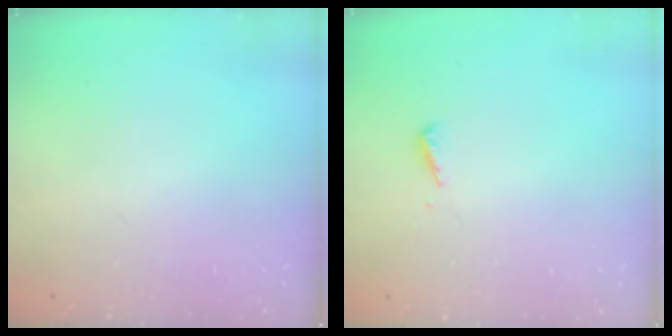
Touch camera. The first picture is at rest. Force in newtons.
{"total": 2.5, "press": 2.5, "slide": 0.1}